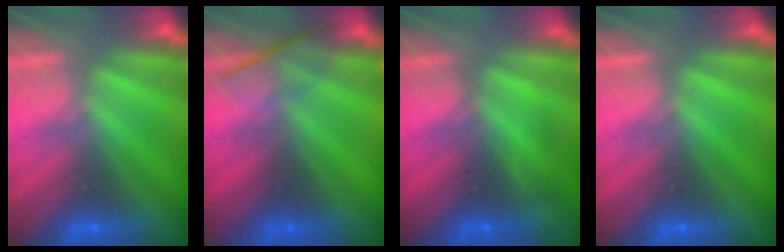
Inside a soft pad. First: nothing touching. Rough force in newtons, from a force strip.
{"total": 2.4}
{"total": 1.9}
{"total": 0.0}